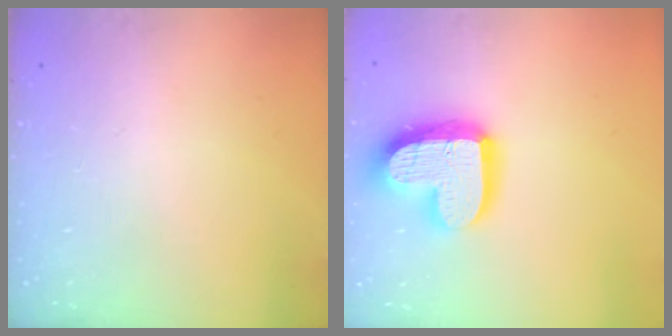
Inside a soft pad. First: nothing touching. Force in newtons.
{"total": 18.6, "press": 18.6, "slide": 1.4}